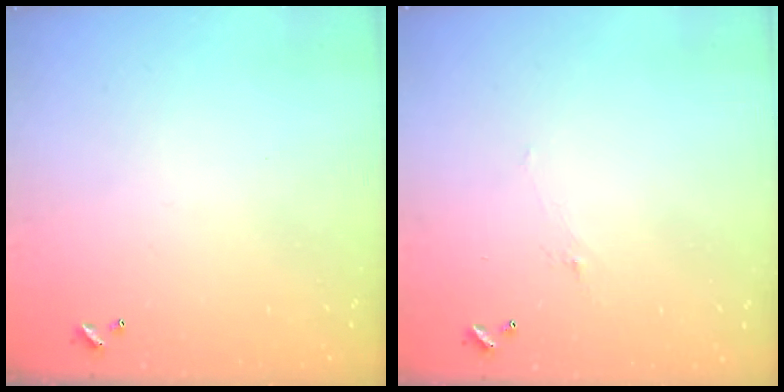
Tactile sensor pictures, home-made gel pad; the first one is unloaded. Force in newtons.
{"total": 0.8, "press": 0.5, "slide": 0.6}